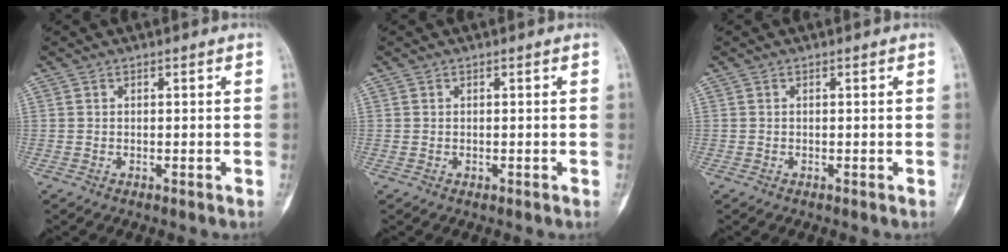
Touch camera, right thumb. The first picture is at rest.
{"total": 0.0}
{"total": 0.0}